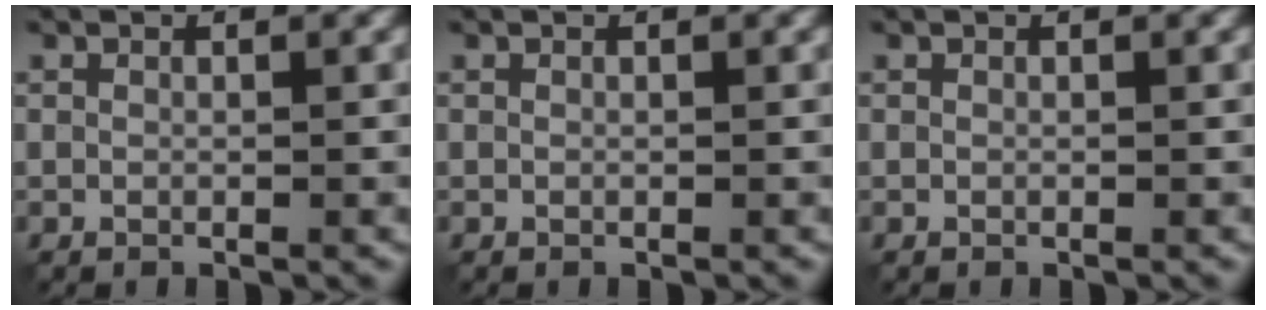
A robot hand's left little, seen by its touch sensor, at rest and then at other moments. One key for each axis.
{"total": 0.0}
{"total": 0.0}